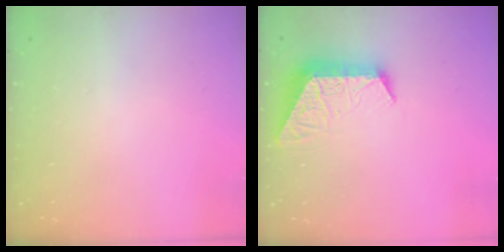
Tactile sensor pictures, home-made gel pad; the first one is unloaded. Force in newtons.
{"total": 9.9, "press": 9.9, "slide": 0.9}